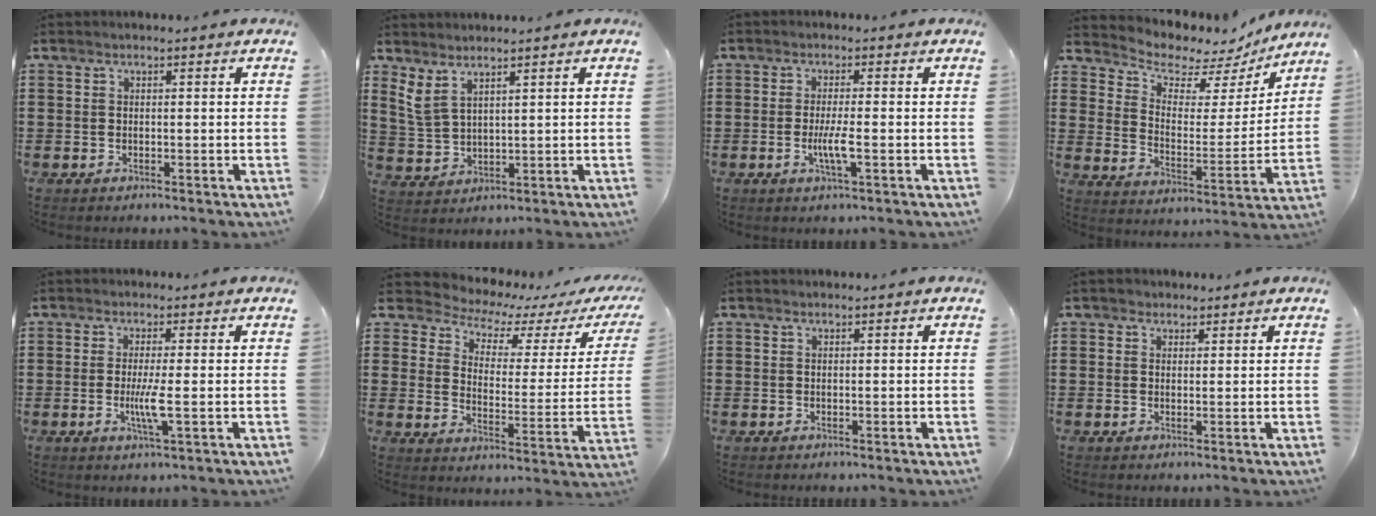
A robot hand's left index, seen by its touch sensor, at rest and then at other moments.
{"total": 3.8, "force": [2.8, 1.1, 2.3], "torque": [-0.061, -0.007, 0.050]}
{"total": 4.1, "force": [-1.0, 0.3, 3.9], "torque": [-0.074, -0.006, -0.021]}
{"total": 5.7, "force": [5.0, 2.5, 0.8], "torque": [-0.044, -0.041, 0.083]}
{"total": 4.3, "force": [-0.7, 0.0, 4.3], "torque": [-0.081, -0.011, -0.017]}
{"total": 3.8, "force": [3.4, 1.6, 0.7], "torque": [-0.043, -0.028, 0.051]}
{"total": 0.0}
{"total": 1.2, "force": [0.8, 0.8, -0.1], "torque": [-0.002, 0.006, 0.016]}